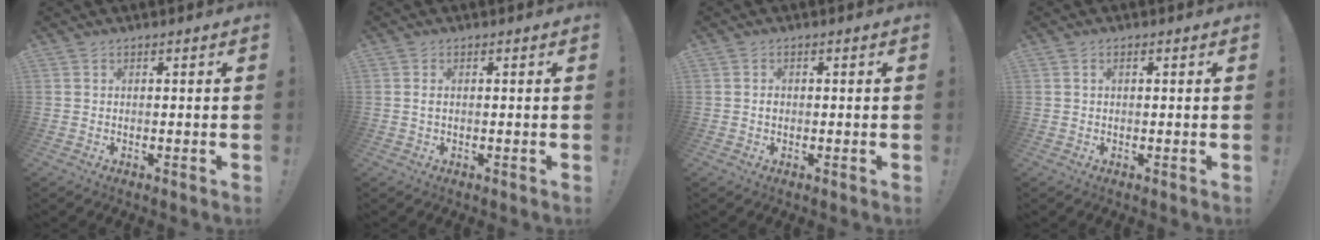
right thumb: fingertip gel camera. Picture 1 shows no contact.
{"total": 1.1, "force": [0.2, 0.4, 1.0], "torque": [-0.021, 0.003, 0.003]}
{"total": 0.9, "force": [-0.2, 0.7, 0.4], "torque": [0.000, 0.000, -0.005]}
{"total": 1.1, "force": [0.4, 0.6, 0.9], "torque": [-0.011, 0.000, 0.006]}